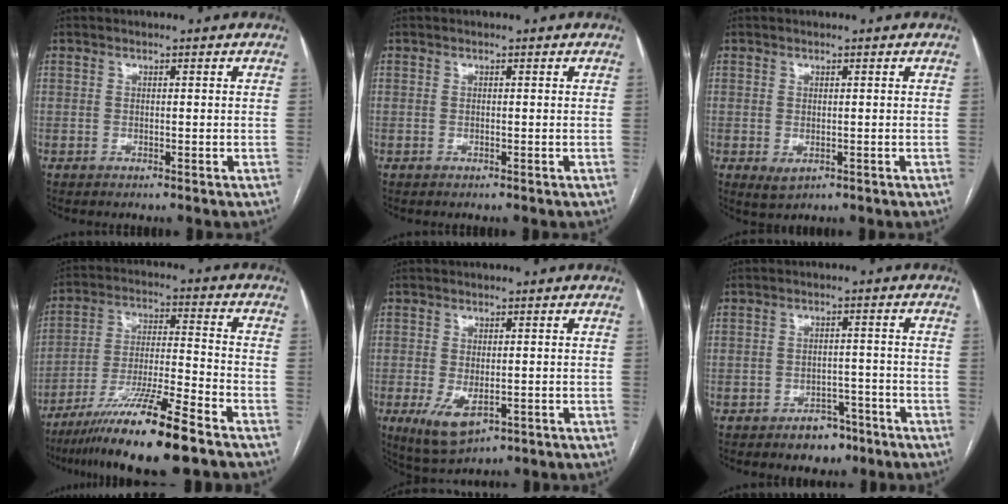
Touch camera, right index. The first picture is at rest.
{"total": 0.0}
{"total": 2.0, "force": [-0.6, 1.2, 1.5], "torque": [-0.025, -0.005, 0.001]}
{"total": 15.1, "force": [-10.6, -0.2, 10.7], "torque": [-0.206, -0.032, -0.190]}
{"total": 6.1, "force": [-2.1, 2.8, 5.0], "torque": [-0.092, -0.015, -0.022]}
{"total": 4.8, "force": [-3.3, 2.9, 1.9], "torque": [-0.020, 0.008, -0.042]}